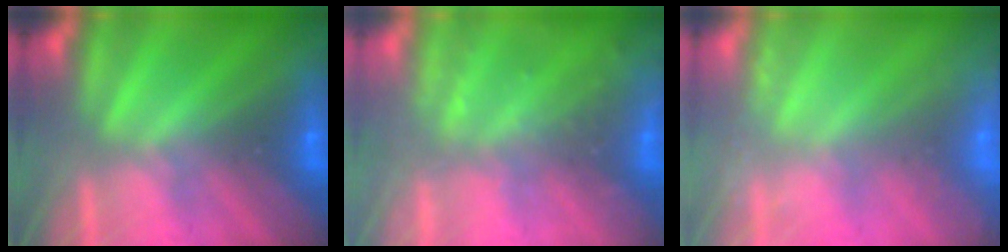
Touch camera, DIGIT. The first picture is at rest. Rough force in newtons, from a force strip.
{"total": 2.2}
{"total": 11.8}